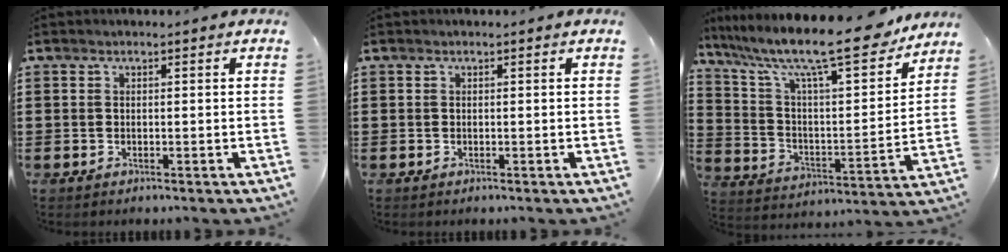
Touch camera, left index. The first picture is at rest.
{"total": 0.0}
{"total": 14.4, "force": [11.7, 2.0, 8.1], "torque": [-0.175, -0.078, 0.192]}